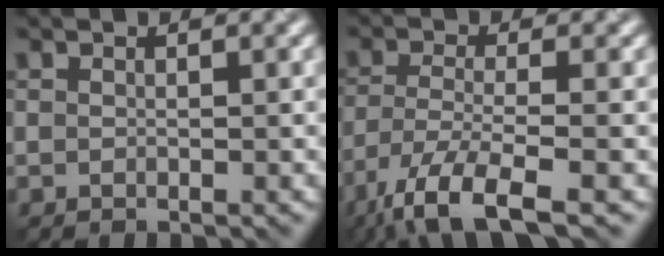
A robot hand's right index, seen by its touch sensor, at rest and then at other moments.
{"total": 7.0, "force": [-4.7, 1.6, 4.9], "torque": [-0.097, -0.011, -0.096]}